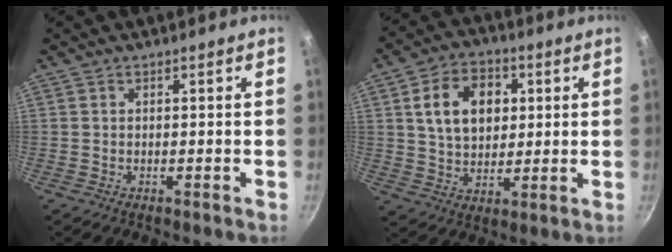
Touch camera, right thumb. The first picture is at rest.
{"total": 12.6, "force": [3.0, 9.0, 8.3], "torque": [-0.109, 0.002, 0.048]}